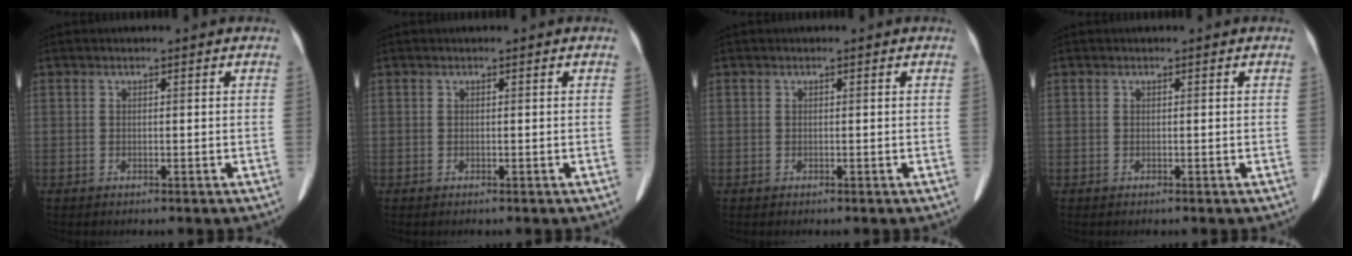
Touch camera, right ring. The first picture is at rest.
{"total": 0.0}
{"total": 0.0}
{"total": 0.0}